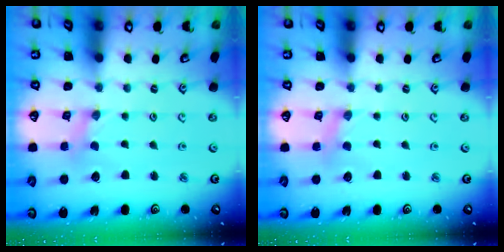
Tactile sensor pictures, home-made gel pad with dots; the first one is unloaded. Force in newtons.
{"total": 1.7, "press": 1.6, "slide": 0.4}